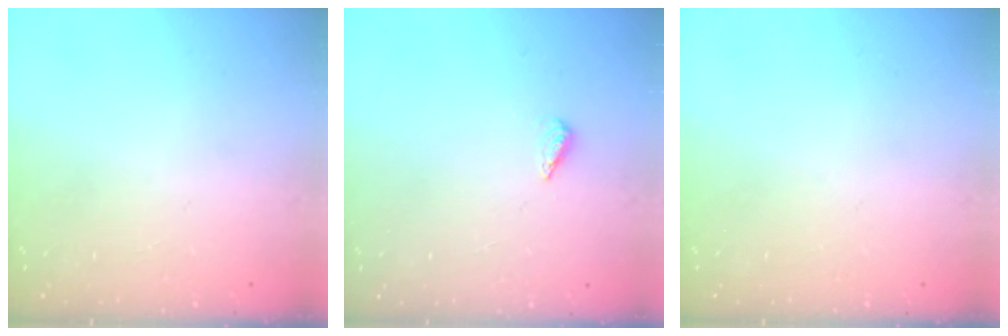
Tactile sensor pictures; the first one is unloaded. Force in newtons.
{"total": 2.1, "press": 1.9, "slide": 0.8}
{"total": 0.0}